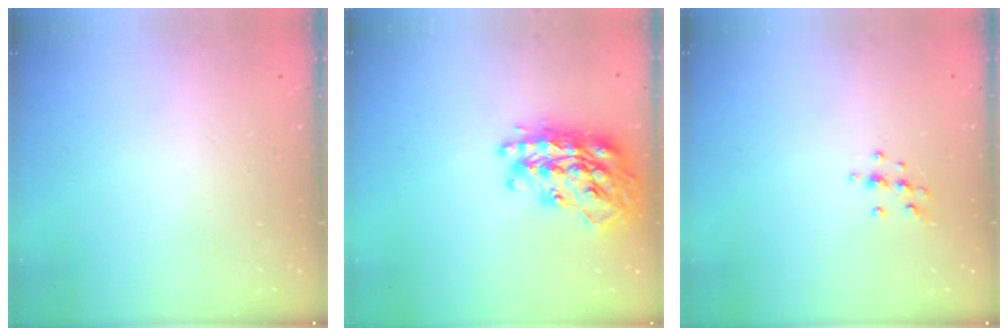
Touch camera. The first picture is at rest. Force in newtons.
{"total": 25.6, "press": 25.5, "slide": 2.2}
{"total": 7.0, "press": 7.0, "slide": 0.6}